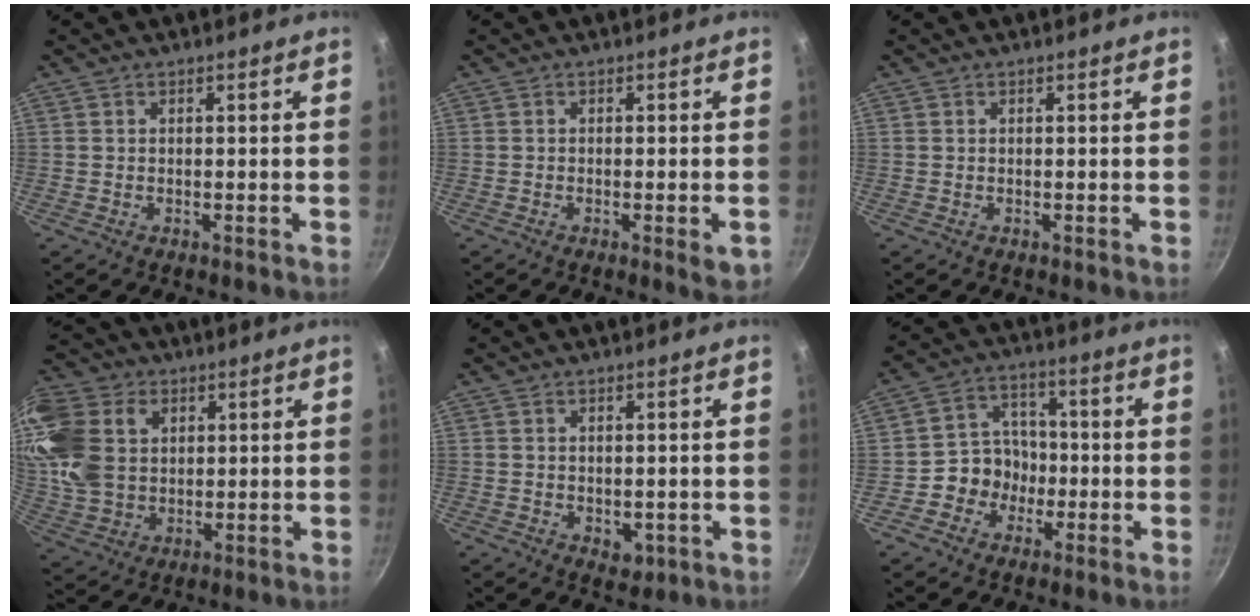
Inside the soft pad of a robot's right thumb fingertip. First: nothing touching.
{"total": 3.4, "force": [-1.1, 0.7, 3.1], "torque": [-0.046, -0.006, -0.016]}
{"total": 0.0}
{"total": 16.4, "force": [4.3, 12.4, 9.9], "torque": [-0.188, -0.005, 0.085]}
{"total": 2.6, "force": [-0.3, 1.9, 1.8], "torque": [-0.018, -0.005, 0.000]}
{"total": 7.9, "force": [-2.4, 7.1, 2.6], "torque": [0.002, 0.035, -0.051]}